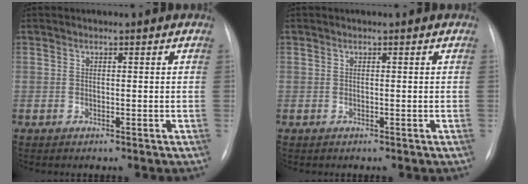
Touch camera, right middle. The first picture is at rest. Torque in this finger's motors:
{"motor_torque": [0.06, -0.14, -0.02, -0.01]}